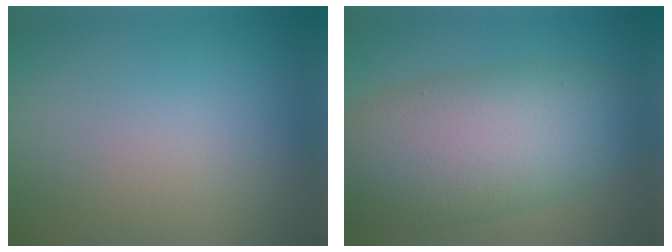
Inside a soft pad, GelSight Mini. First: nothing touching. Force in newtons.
{"total": 10.7, "press": 10.7, "slide": 0.5}